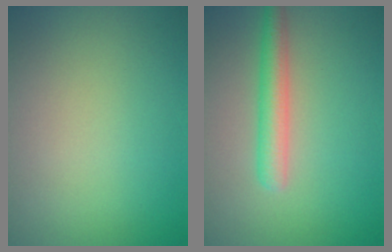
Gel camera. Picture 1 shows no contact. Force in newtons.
{"total": 3.0, "press": 3.0, "slide": 0.1}